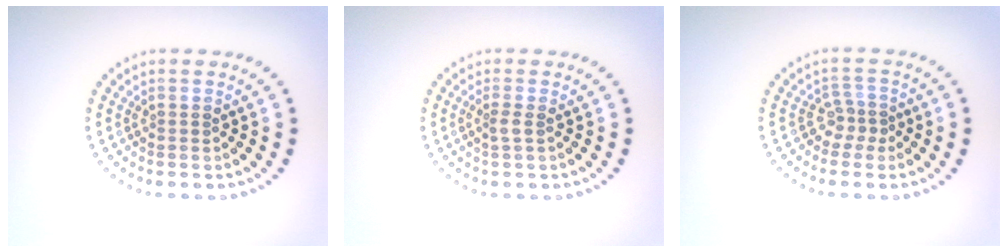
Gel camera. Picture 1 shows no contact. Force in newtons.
{"total": 1.0, "press": 0.7, "slide": 0.7}
{"total": 1.8, "press": 1.1, "slide": 1.4}